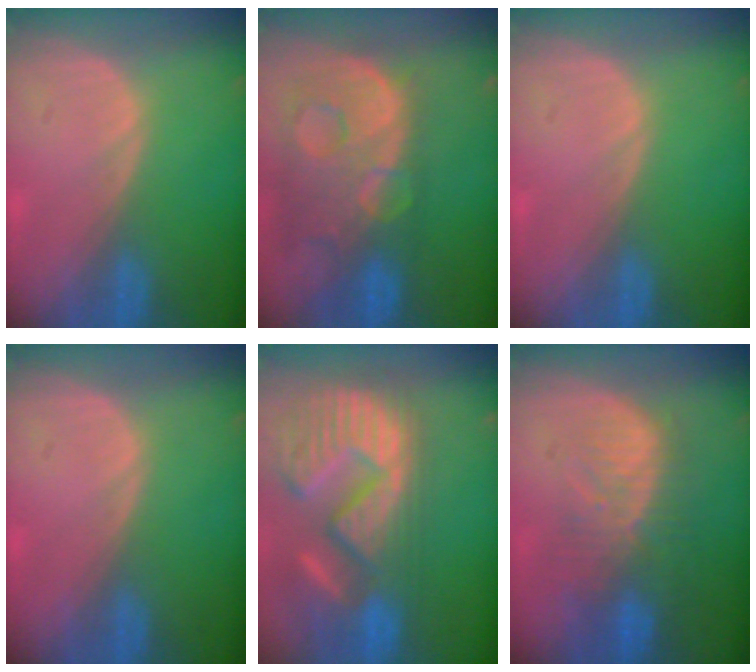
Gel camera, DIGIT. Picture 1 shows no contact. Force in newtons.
{"total": 13.7, "press": 11.1, "slide": 8.0}
{"total": 0.0}
{"total": 0.0}
{"total": 15.4, "press": 12.7, "slide": 8.7}
{"total": 10.2, "press": 8.8, "slide": 5.2}